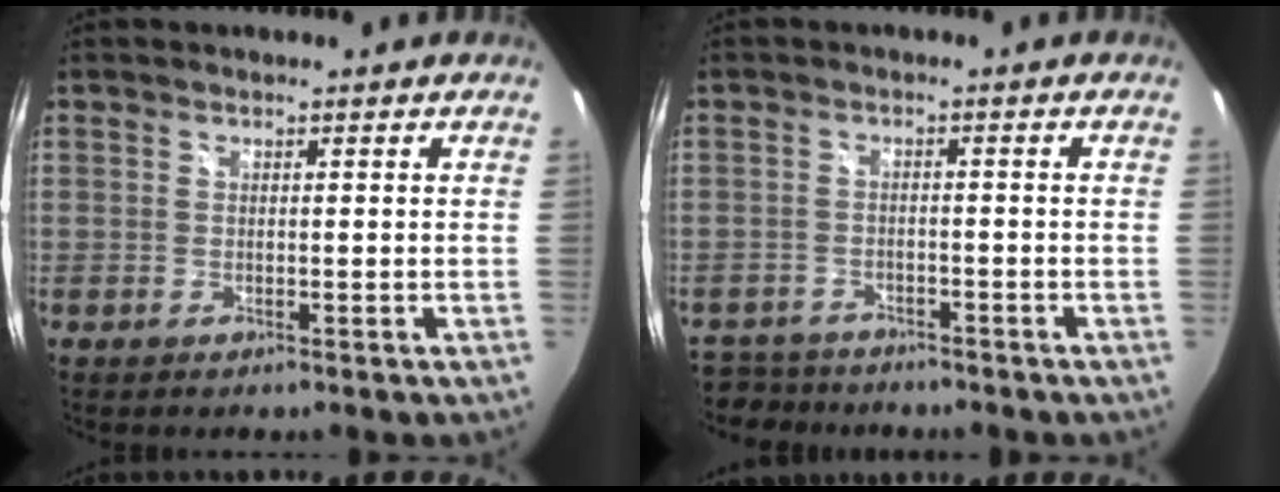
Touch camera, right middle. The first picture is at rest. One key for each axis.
{"total": 8.3, "fx": -7.2, "fy": 3.7, "fz": 1.6, "tx": -0.059, "ty": -0.005, "tz": -0.119}